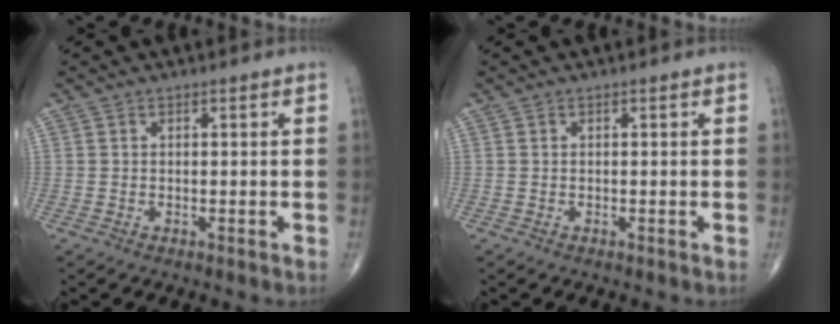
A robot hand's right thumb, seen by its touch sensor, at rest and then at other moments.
{"total": 0.0}